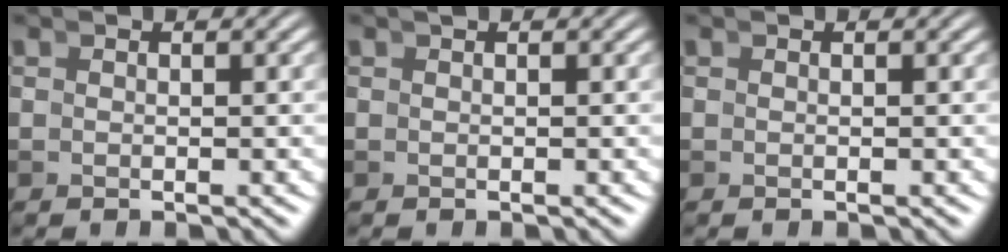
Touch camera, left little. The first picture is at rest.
{"total": 0.0}
{"total": 0.0}